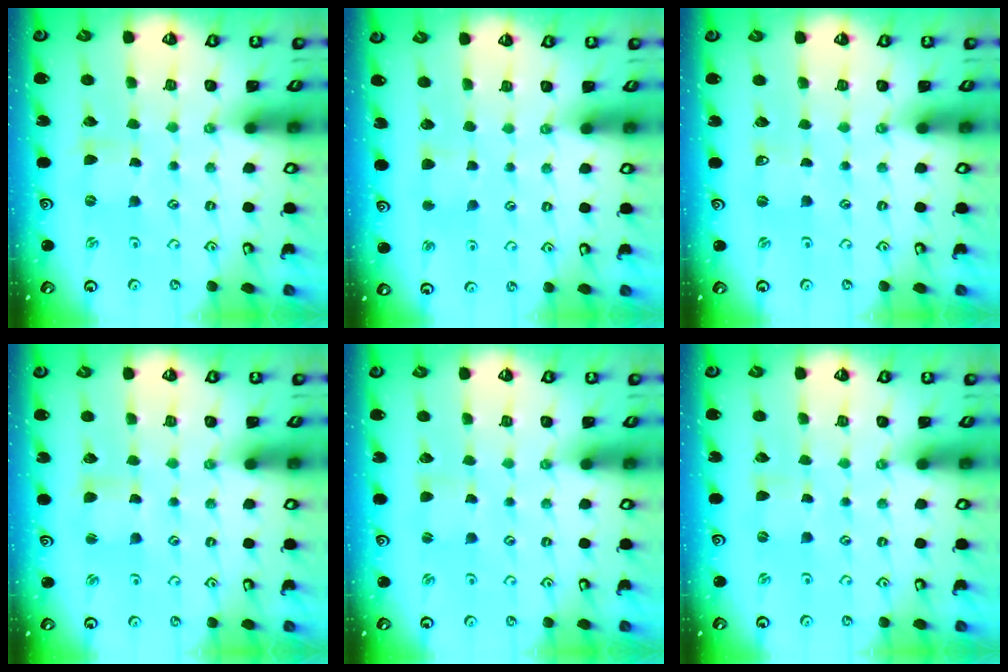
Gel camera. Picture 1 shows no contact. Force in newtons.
{"total": 3.1, "press": 3.1, "slide": 0.5}
{"total": 0.0}
{"total": 2.7, "press": 2.7, "slide": 0.3}
{"total": 0.7, "press": 0.7, "slide": 0.2}
{"total": 0.0}